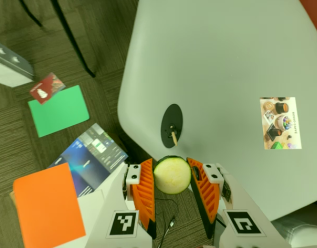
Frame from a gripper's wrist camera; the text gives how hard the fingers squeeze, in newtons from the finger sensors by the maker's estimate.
{"total": 10.1, "left": 10.5, "right": 9.6}